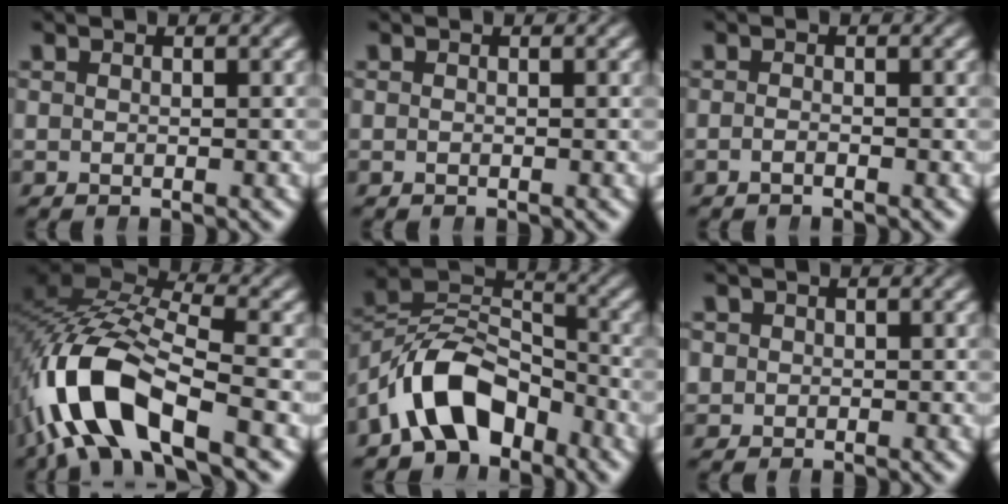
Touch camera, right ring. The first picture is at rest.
{"total": 0.0}
{"total": 0.9, "force": [-0.9, 0.0, 0.3], "torque": [-0.002, 0.001, -0.018]}
{"total": 12.2, "force": [-1.3, 7.5, 9.5], "torque": [-0.196, -0.018, -0.019]}
{"total": 10.2, "force": [-2.7, 7.4, 6.4], "torque": [-0.121, -0.030, -0.038]}
{"total": 2.1, "force": [-0.1, 2.0, 0.4], "torque": [-0.015, -0.012, 0.006]}